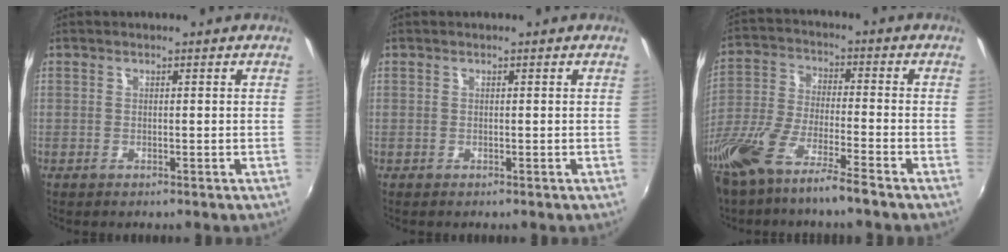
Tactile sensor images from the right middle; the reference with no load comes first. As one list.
[{"total": 0.0}, {"total": 12.9, "force": [-9.3, 1.7, 8.8], "torque": [-0.191, -0.031, -0.173]}]